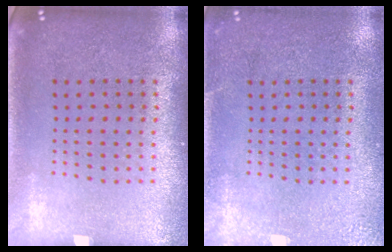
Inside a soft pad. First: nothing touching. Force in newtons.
{"total": 2.5, "press": 2.4, "slide": 0.3}